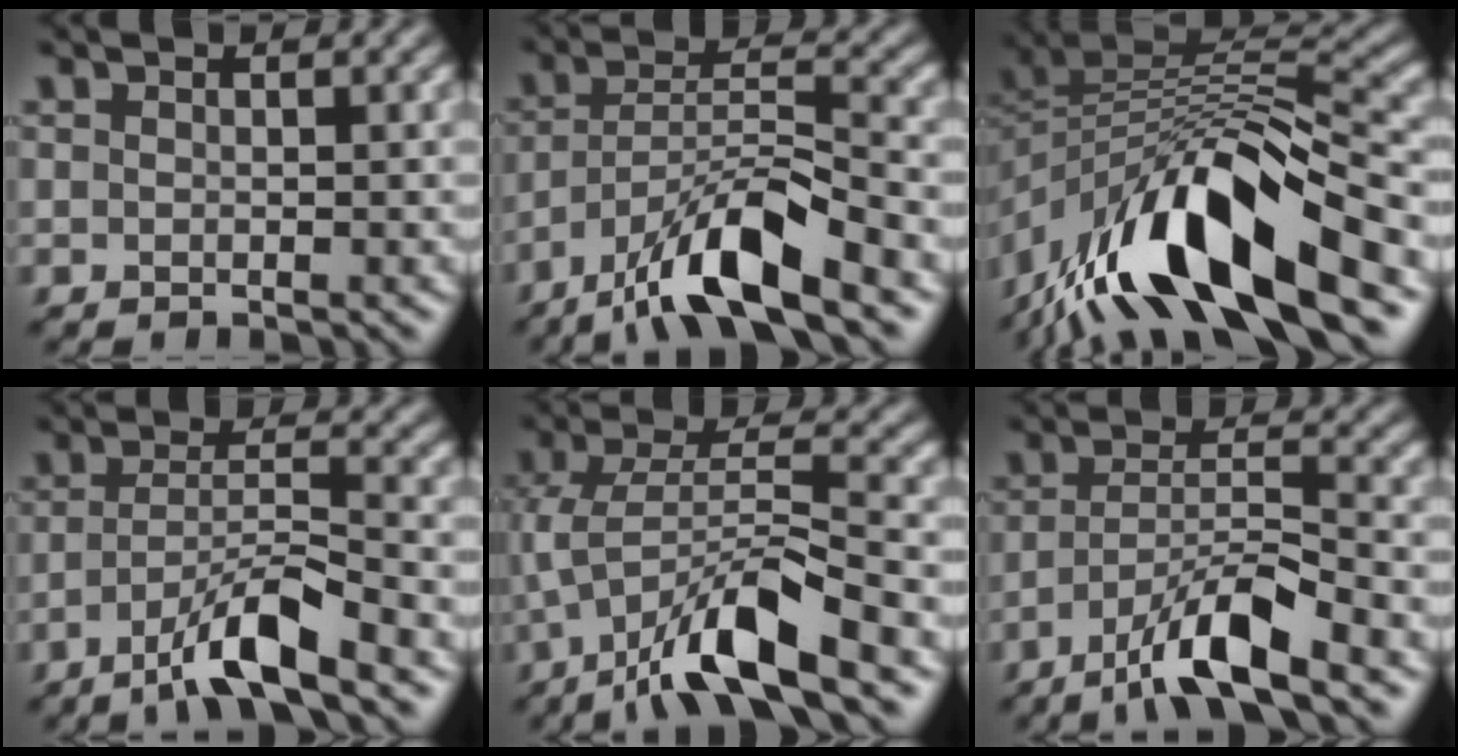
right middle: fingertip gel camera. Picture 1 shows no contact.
{"total": 8.8, "force": [-5.8, 1.9, 6.4], "torque": [-0.112, 0.010, -0.108]}
{"total": 14.0, "force": [-7.2, 5.3, 10.8], "torque": [-0.190, 0.009, -0.128]}
{"total": 5.8, "force": [-3.6, 0.8, 4.5], "torque": [-0.080, 0.008, -0.070]}
{"total": 9.4, "force": [-5.3, 2.3, 7.4], "torque": [-0.139, 0.011, -0.100]}
{"total": 6.9, "force": [-4.5, 1.2, 5.1], "torque": [-0.091, 0.007, -0.085]}